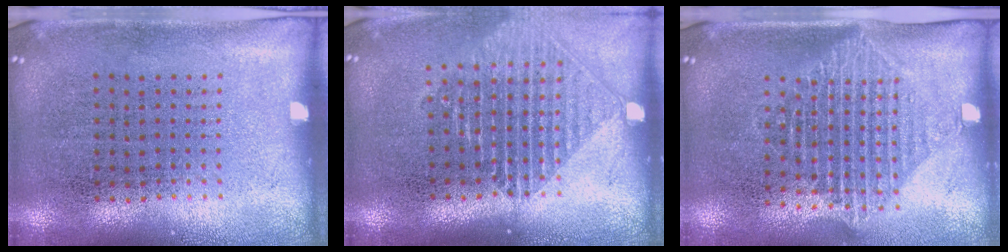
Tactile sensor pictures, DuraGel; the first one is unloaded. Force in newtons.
{"total": 1.6, "press": 1.4, "slide": 0.7}
{"total": 1.4, "press": 1.2, "slide": 0.9}